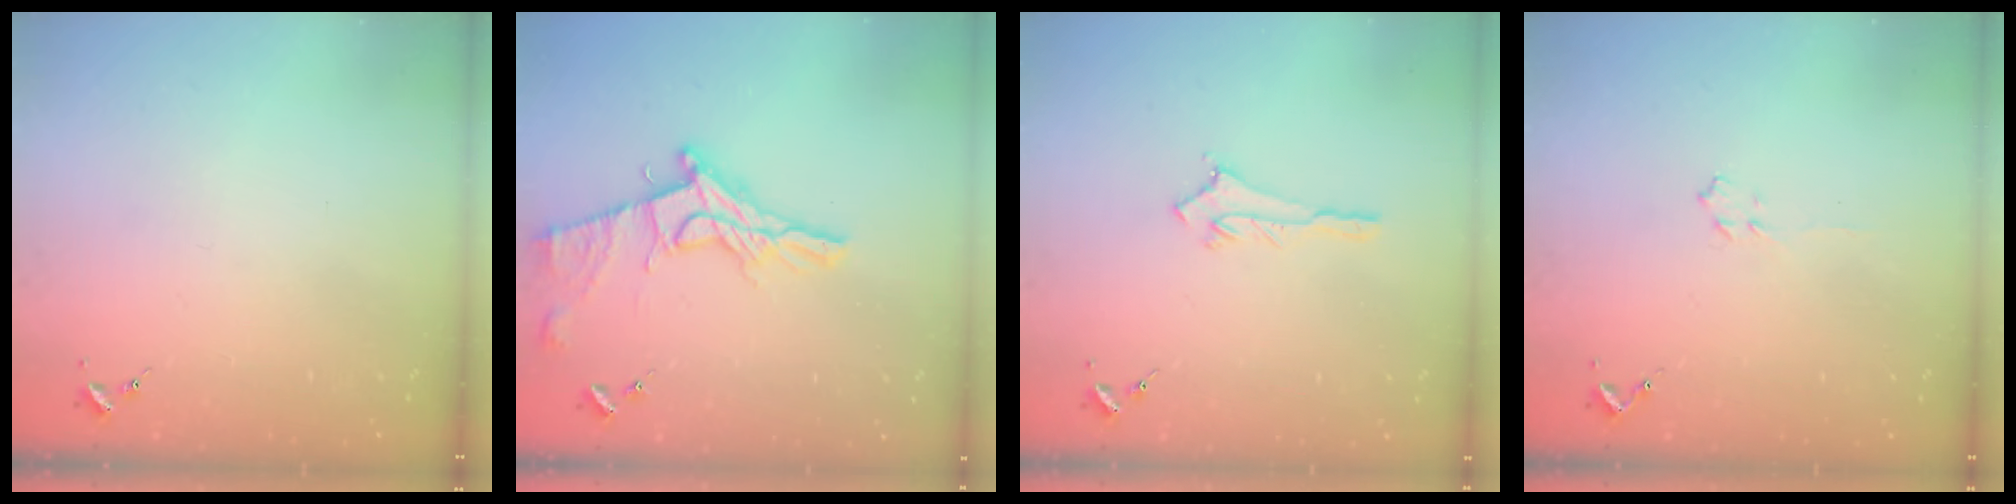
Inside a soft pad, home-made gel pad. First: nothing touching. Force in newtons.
{"total": 15.6, "press": 15.5, "slide": 1.6}
{"total": 2.8, "press": 2.8, "slide": 0.3}
{"total": 3.9, "press": 3.9, "slide": 0.6}